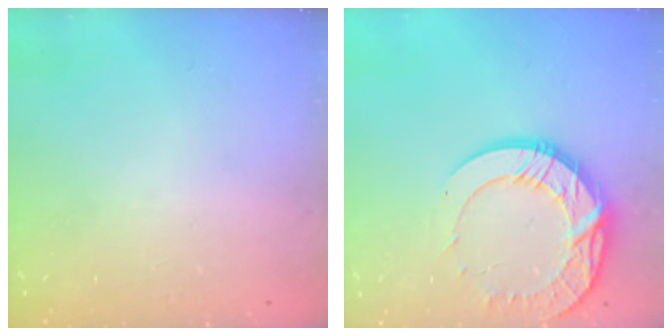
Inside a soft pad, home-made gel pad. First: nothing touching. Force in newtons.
{"total": 17.8, "press": 17.7, "slide": 1.5}